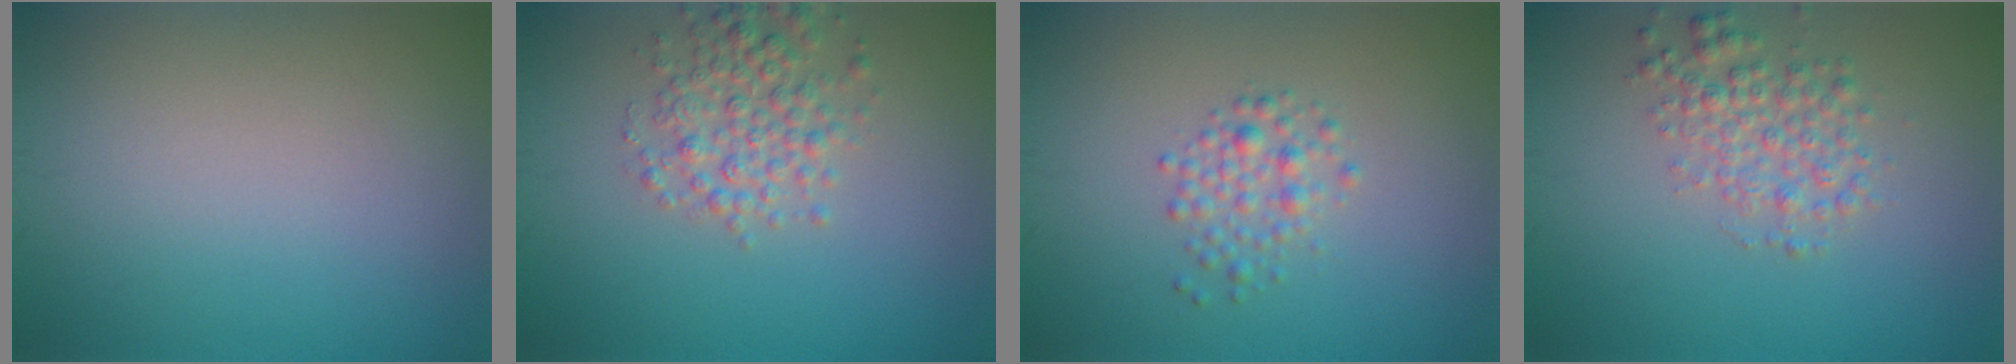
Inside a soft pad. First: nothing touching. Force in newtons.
{"total": 3.5, "press": 3.5, "slide": 0.1}
{"total": 2.0, "press": 2.0, "slide": 0.0}
{"total": 3.1, "press": 3.1, "slide": 0.1}